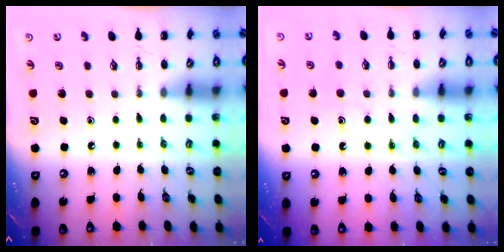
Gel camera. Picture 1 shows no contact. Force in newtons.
{"total": 10.3, "press": 10.3, "slide": 0.7}